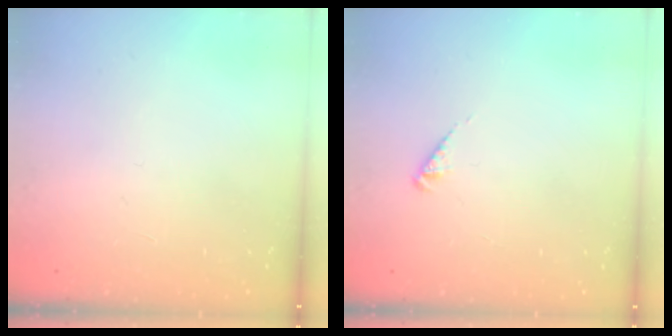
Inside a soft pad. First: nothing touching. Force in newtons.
{"total": 2.3, "press": 2.2, "slide": 0.5}